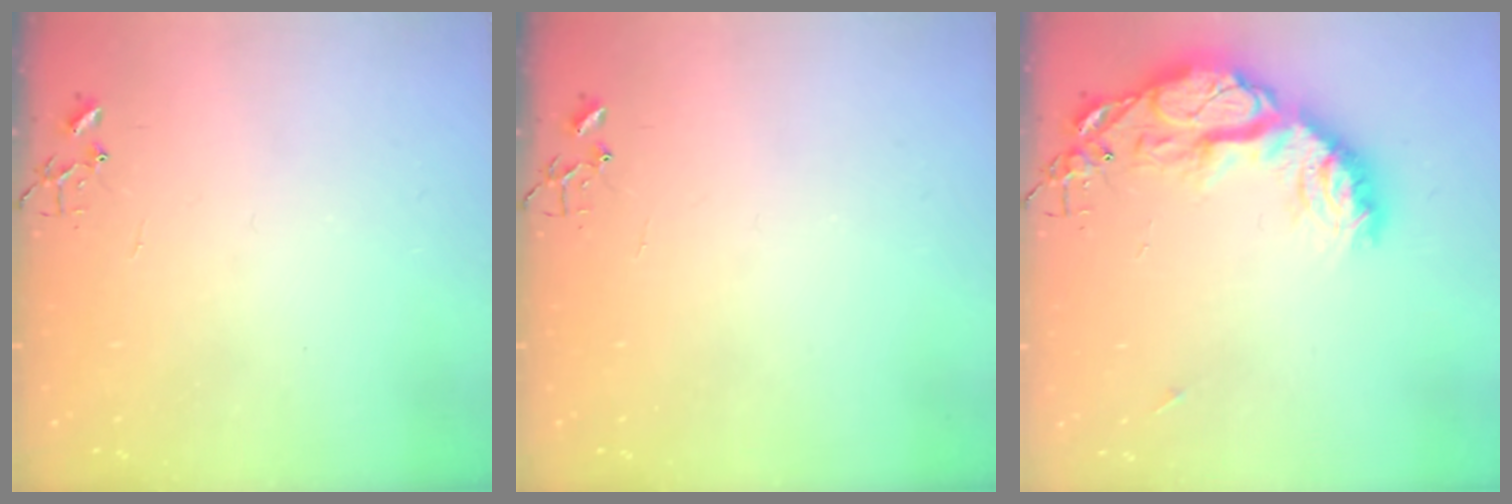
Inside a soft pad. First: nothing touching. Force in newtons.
{"total": 0.0}
{"total": 20.6, "press": 20.5, "slide": 1.5}